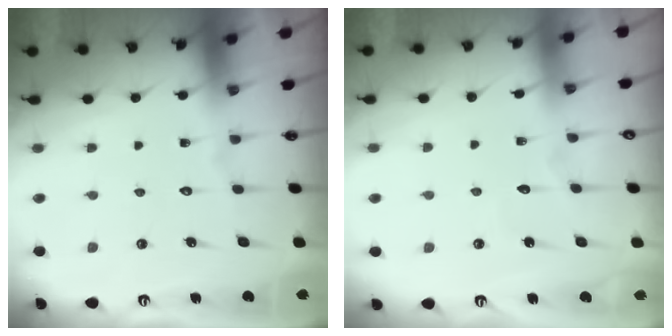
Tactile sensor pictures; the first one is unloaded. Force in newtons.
{"total": 2.5, "press": 2.5, "slide": 0.3}